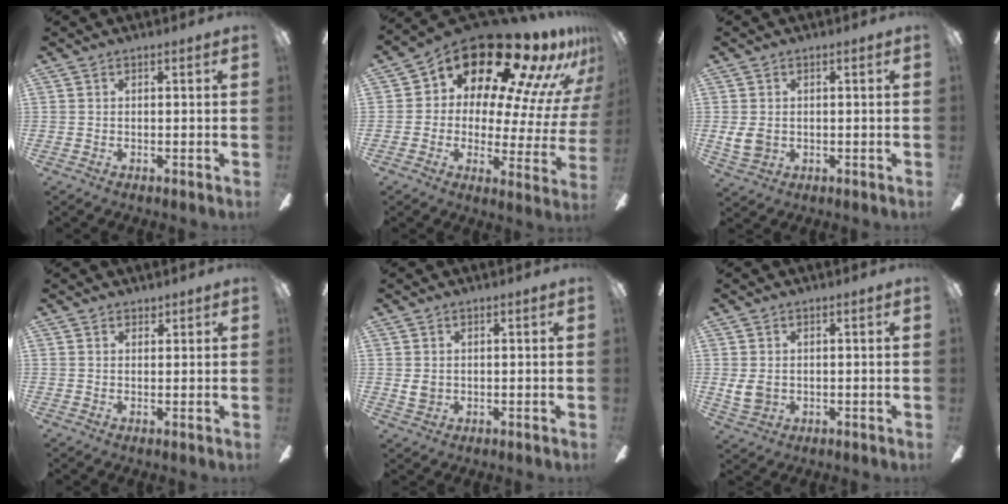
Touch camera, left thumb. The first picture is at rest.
{"total": 21.1, "force": [15.7, 8.4, 11.3], "torque": [-0.159, -0.129, 0.266]}
{"total": 4.5, "force": [0.4, 3.7, 2.6], "torque": [-0.053, -0.001, 0.007]}
{"total": 1.7, "force": [1.4, 1.0, 0.2], "torque": [0.005, -0.003, 0.025]}
{"total": 2.7, "force": [0.8, 2.3, 1.2], "torque": [-0.017, 0.001, 0.013]}
{"total": 4.5, "force": [0.8, 3.6, 2.5], "torque": [-0.053, -0.001, 0.013]}